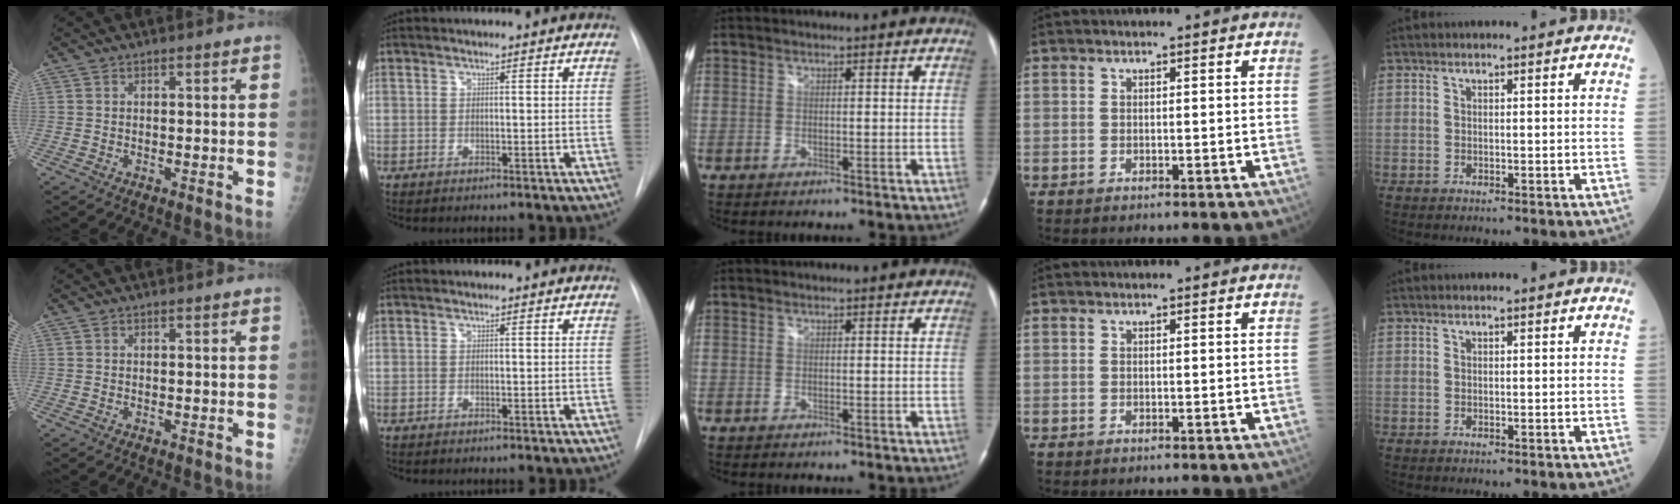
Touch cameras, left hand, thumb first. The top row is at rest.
{}